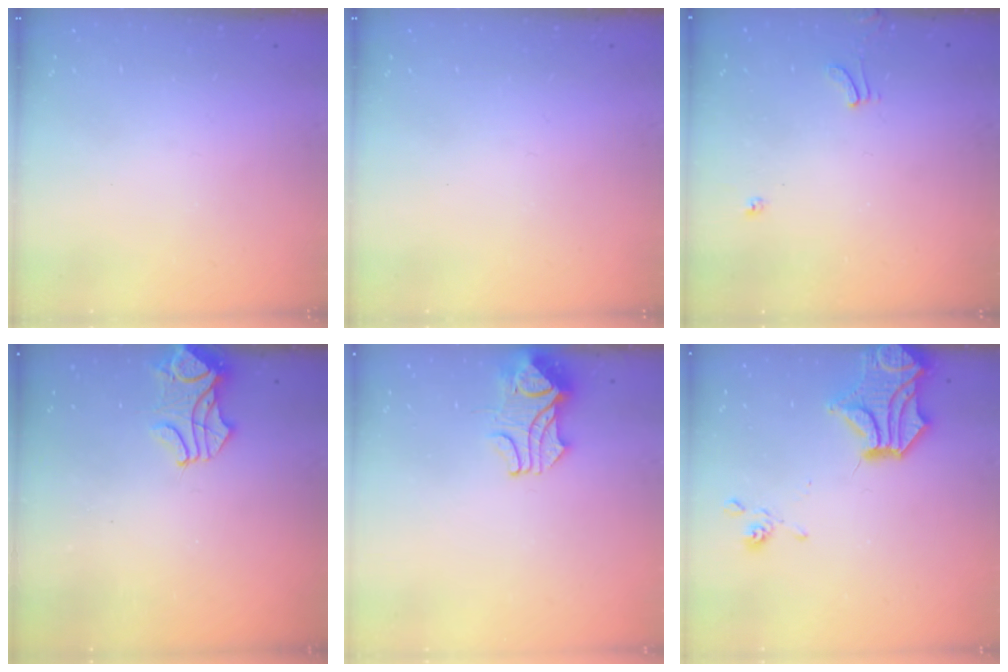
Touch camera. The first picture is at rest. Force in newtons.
{"total": 0.0}
{"total": 1.7, "press": 1.7, "slide": 0.4}
{"total": 1.2, "press": 1.2, "slide": 0.3}
{"total": 2.3, "press": 2.1, "slide": 0.8}
{"total": 5.6, "press": 5.1, "slide": 2.5}